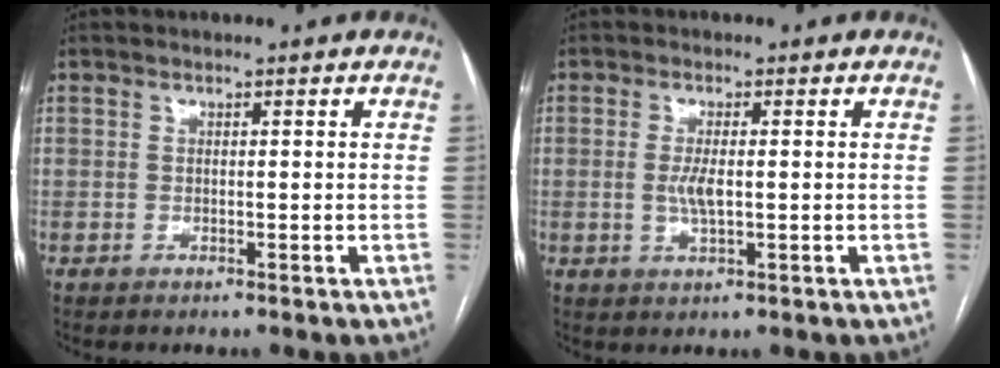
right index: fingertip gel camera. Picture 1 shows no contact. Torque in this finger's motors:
{"motor_torque": [0.45, -0.18, 0.28, 0.08]}